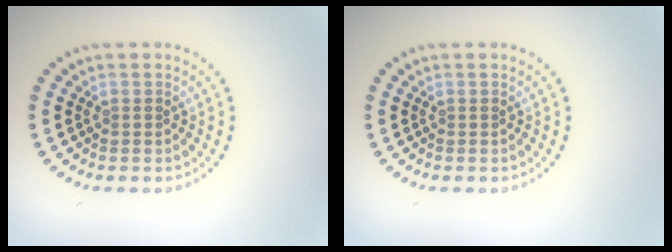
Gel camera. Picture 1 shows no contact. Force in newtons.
{"total": 0.0}